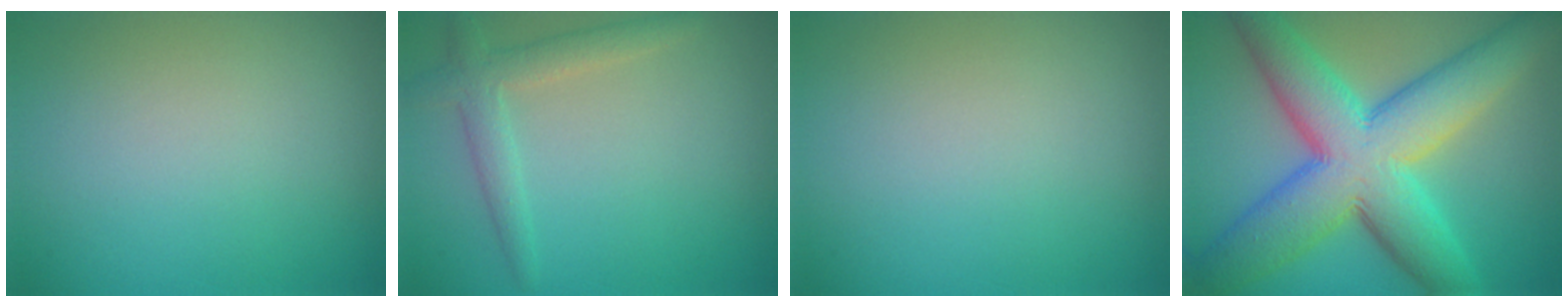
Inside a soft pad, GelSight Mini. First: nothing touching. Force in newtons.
{"total": 2.7, "press": 2.7, "slide": 0.1}
{"total": 0.0}
{"total": 12.0, "press": 12.0, "slide": 0.3}